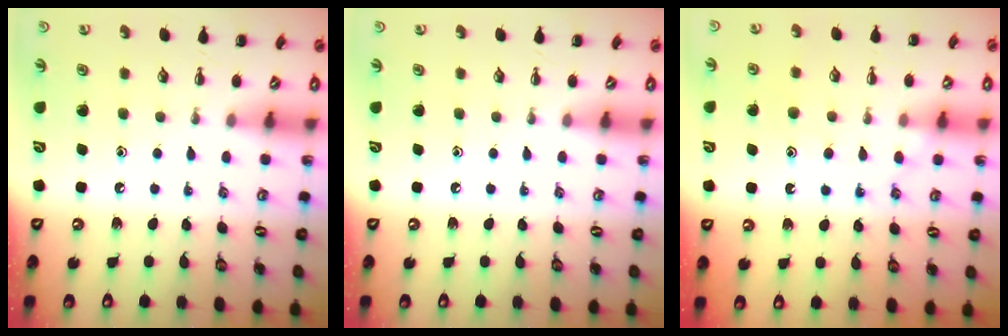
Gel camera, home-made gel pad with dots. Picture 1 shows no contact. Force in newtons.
{"total": 0.0}
{"total": 10.3, "press": 10.3, "slide": 0.8}